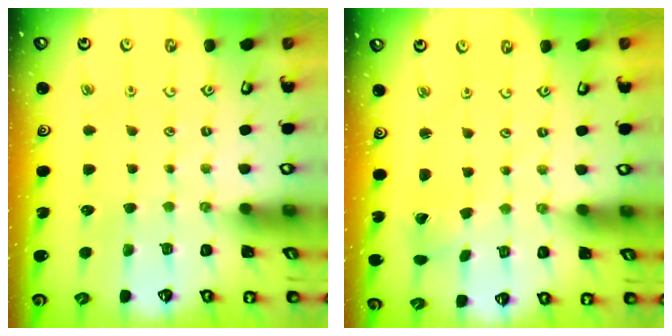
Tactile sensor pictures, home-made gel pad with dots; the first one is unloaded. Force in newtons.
{"total": 1.5, "press": 1.5, "slide": 0.3}